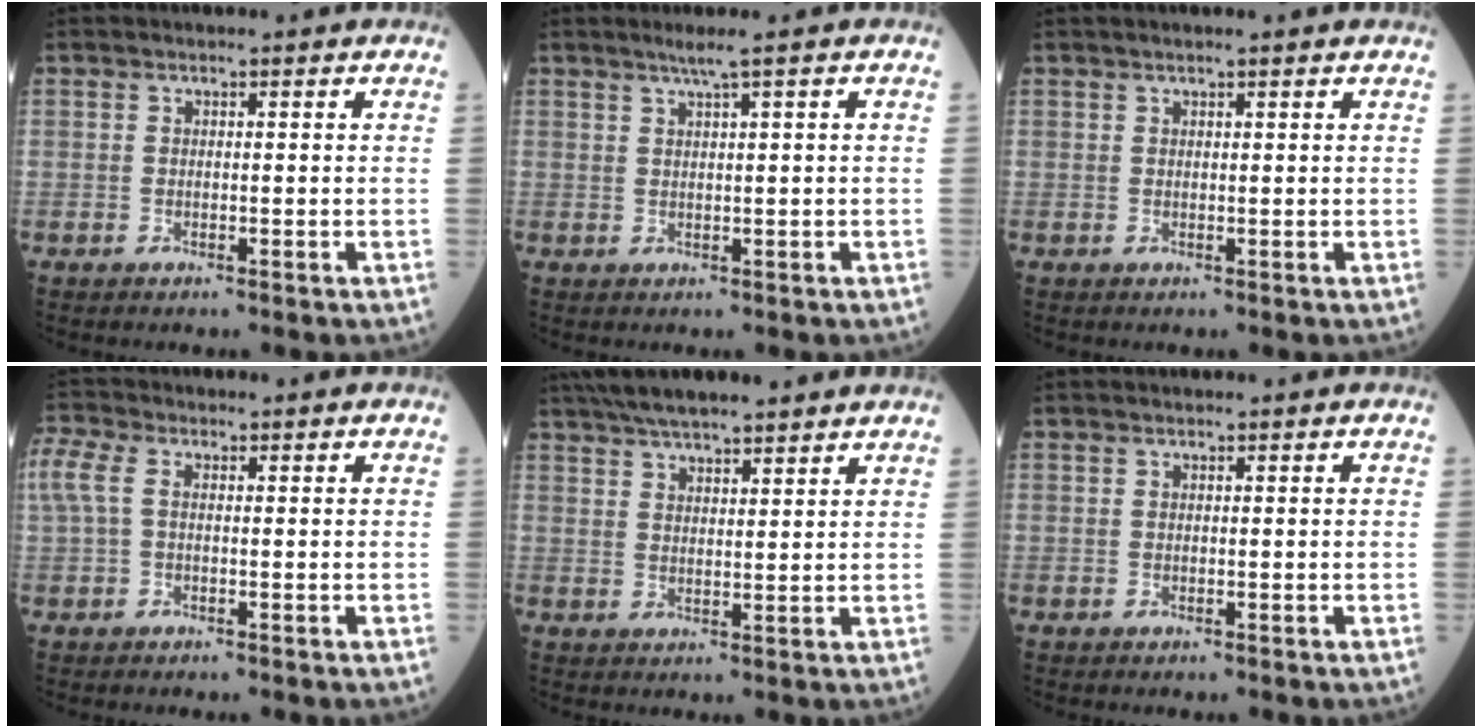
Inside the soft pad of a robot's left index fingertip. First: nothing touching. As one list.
[{"total": 2.0, "force": [1.3, -0.7, 1.3], "torque": [-0.031, -0.001, 0.031]}, {"total": 2.3, "force": [2.1, 0.0, 1.0], "torque": [-0.011, 0.018, 0.027]}, {"total": 4.9, "force": [1.1, 2.8, 3.9], "torque": [-0.120, 0.036, 0.022]}, {"total": 11.7, "force": [10.1, 1.5, 5.7], "torque": [-0.098, 0.034, 0.156]}, {"total": 0.0}]